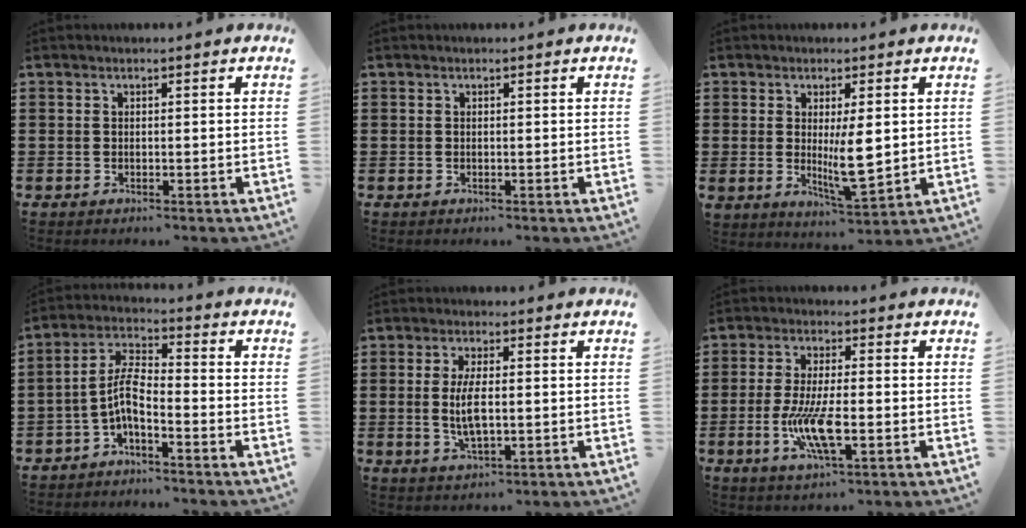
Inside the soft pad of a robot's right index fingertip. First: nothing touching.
{"total": 0.0}
{"total": 6.5, "force": [0.3, 1.7, 6.2], "torque": [-0.113, -0.017, 0.001]}
{"total": 5.9, "force": [-3.0, 1.5, 4.8], "torque": [-0.115, -0.007, -0.066]}
{"total": 5.3, "force": [-0.2, 1.7, 5.0], "torque": [-0.112, -0.007, -0.010]}
{"total": 8.3, "force": [-2.3, 2.1, 7.7], "torque": [-0.169, -0.019, -0.042]}